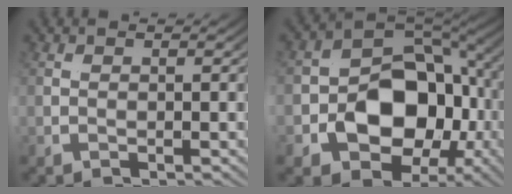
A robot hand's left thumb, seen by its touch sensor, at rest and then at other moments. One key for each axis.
{"total": 13.9, "fx": -1.9, "fy": 8.4, "fz": 10.9, "tx": -0.215, "ty": -0.034, "tz": -0.021}